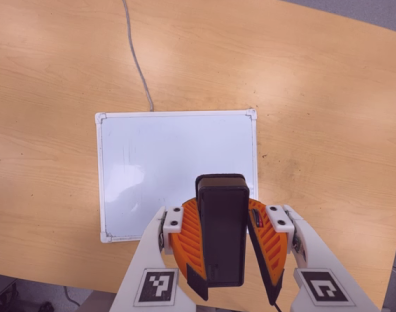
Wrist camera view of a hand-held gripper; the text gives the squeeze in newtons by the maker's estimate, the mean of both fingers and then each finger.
{"total": 8.7, "left": 8.7, "right": 8.8}